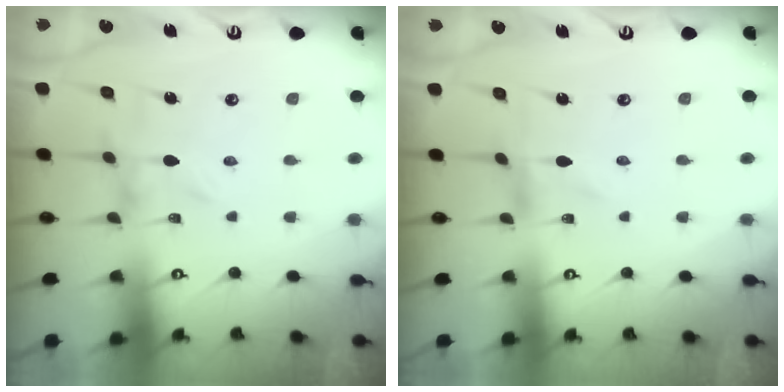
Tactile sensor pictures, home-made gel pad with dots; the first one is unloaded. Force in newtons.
{"total": 0.0}